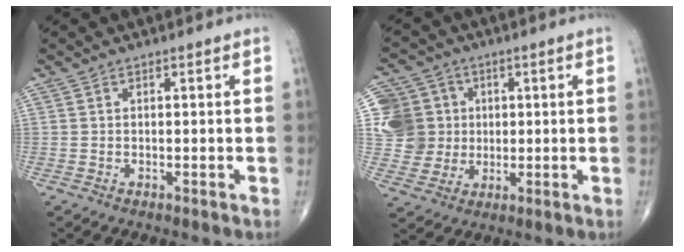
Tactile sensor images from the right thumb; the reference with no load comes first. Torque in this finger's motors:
{"motor_torque": [0.01, 0.04, 0.33, 0.19, 0.02]}